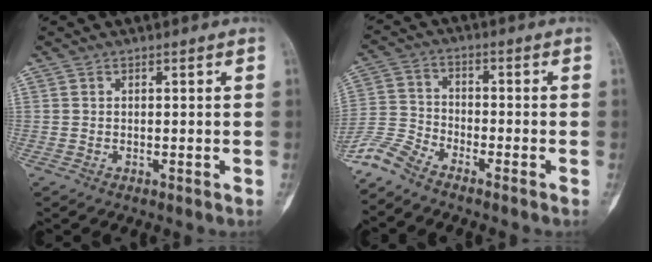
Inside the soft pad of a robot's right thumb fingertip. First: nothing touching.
{"total": 6.6, "force": [-6.1, 0.9, 2.4], "torque": [-0.059, 0.018, -0.135]}